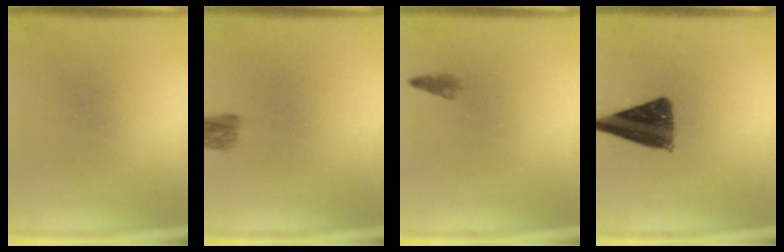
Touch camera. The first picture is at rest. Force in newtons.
{"total": 2.5}
{"total": 0.9}
{"total": 10.7}